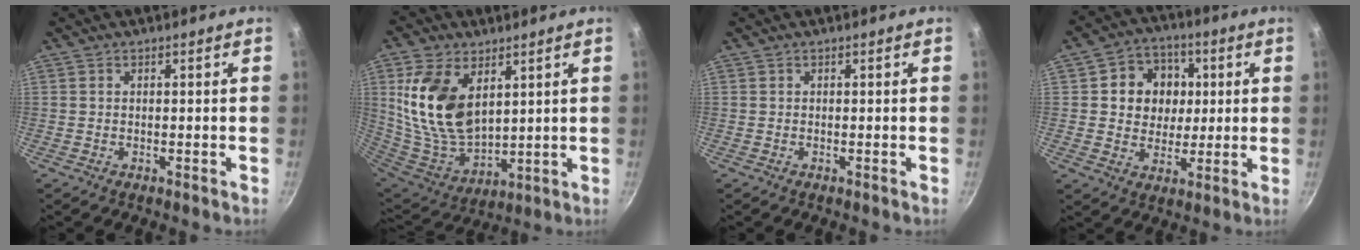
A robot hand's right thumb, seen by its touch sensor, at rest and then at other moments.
{"total": 17.8, "force": [5.8, 10.7, 12.9], "torque": [-0.238, -0.042, 0.126]}
{"total": 0.0}
{"total": 11.3, "force": [2.0, 9.9, 5.1], "torque": [-0.042, 0.002, 0.026]}